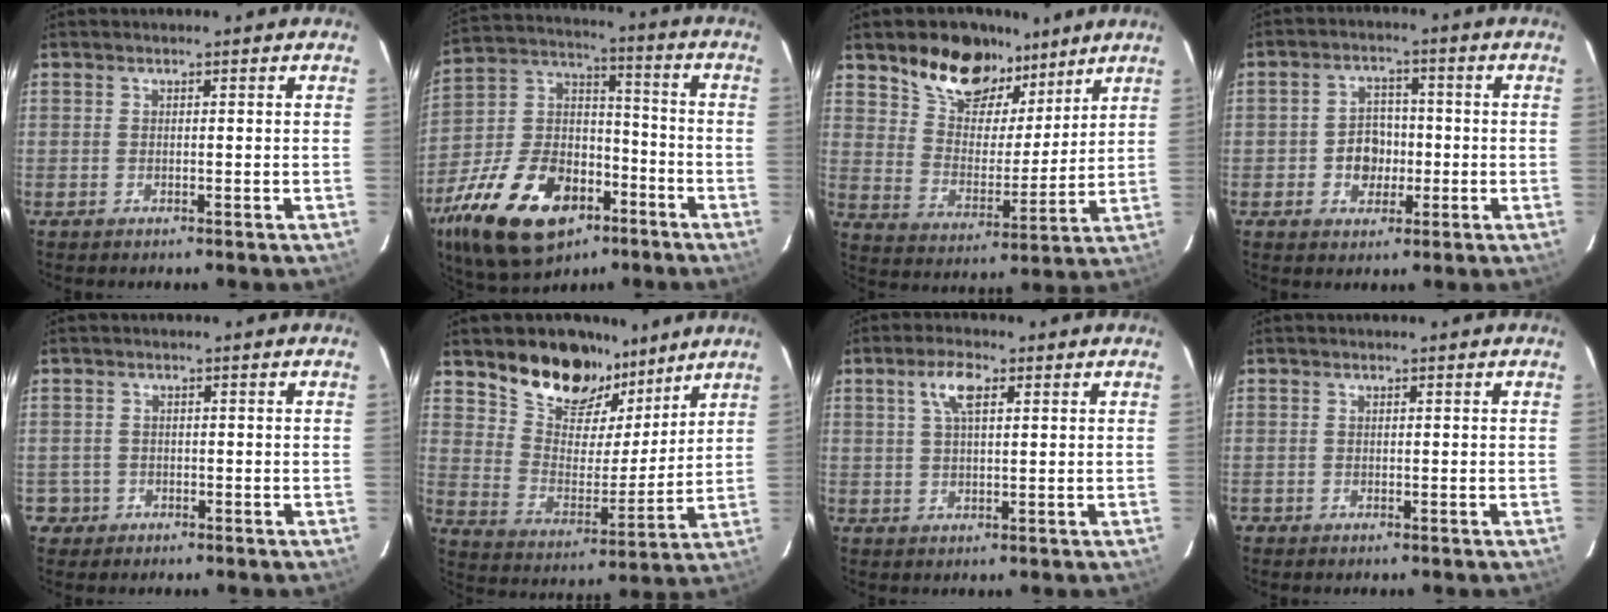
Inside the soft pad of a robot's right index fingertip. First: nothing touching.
{"total": 25.1, "force": [-13.7, 14.5, 15.2], "torque": [-0.322, 0.009, -0.222]}
{"total": 15.1, "force": [10.5, 8.4, 6.9], "torque": [-0.132, 0.022, 0.190]}
{"total": 5.9, "force": [-1.4, 5.1, 2.6], "torque": [-0.053, 0.015, -0.016]}
{"total": 2.9, "force": [-0.9, 2.8, 0.0], "torque": [0.002, 0.017, -0.010]}
{"total": 16.0, "force": [11.6, 8.6, 6.8], "torque": [-0.138, 0.011, 0.210]}
{"total": 4.8, "force": [2.0, 1.7, 4.0], "torque": [-0.076, 0.010, 0.036]}
{"total": 0.8, "force": [-0.3, 0.7, -0.1], "torque": [0.001, 0.002, -0.005]}